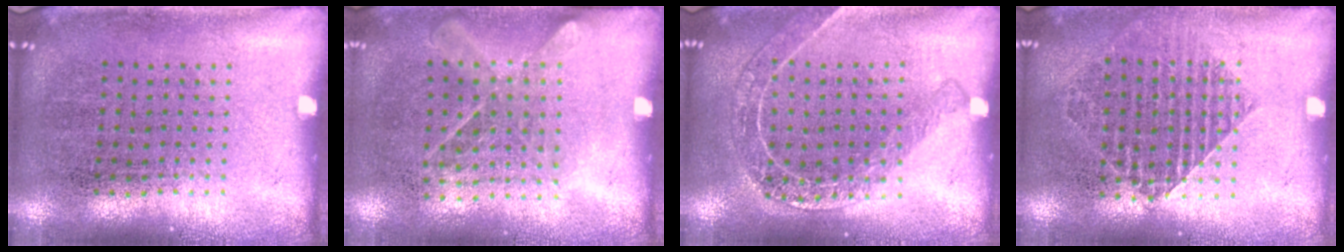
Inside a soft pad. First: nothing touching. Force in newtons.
{"total": 1.2, "press": 1.0, "slide": 0.7}
{"total": 1.6, "press": 1.5, "slide": 0.5}
{"total": 1.3, "press": 1.2, "slide": 0.4}